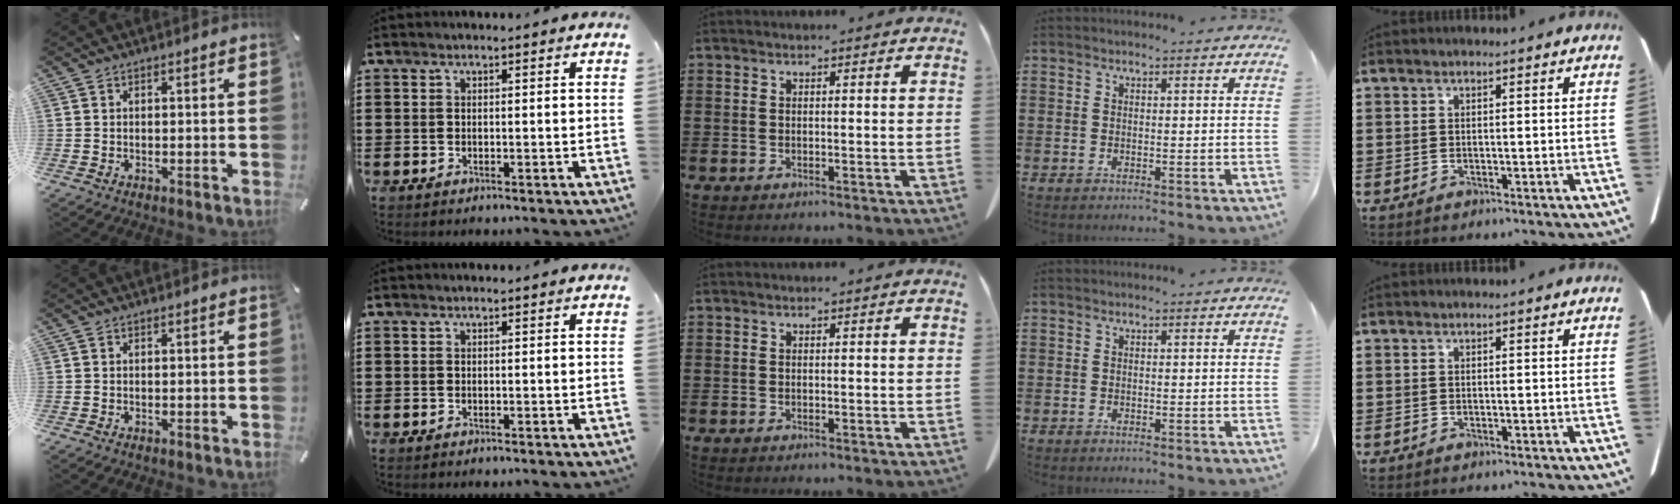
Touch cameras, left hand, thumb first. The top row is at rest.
{}